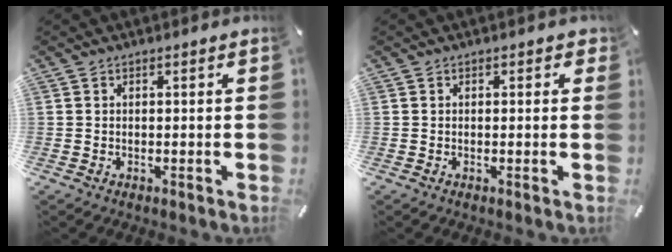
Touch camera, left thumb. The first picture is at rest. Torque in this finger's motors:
{"motor_torque": [0.36, 0.13, 0.12, -0.08, -0.05]}